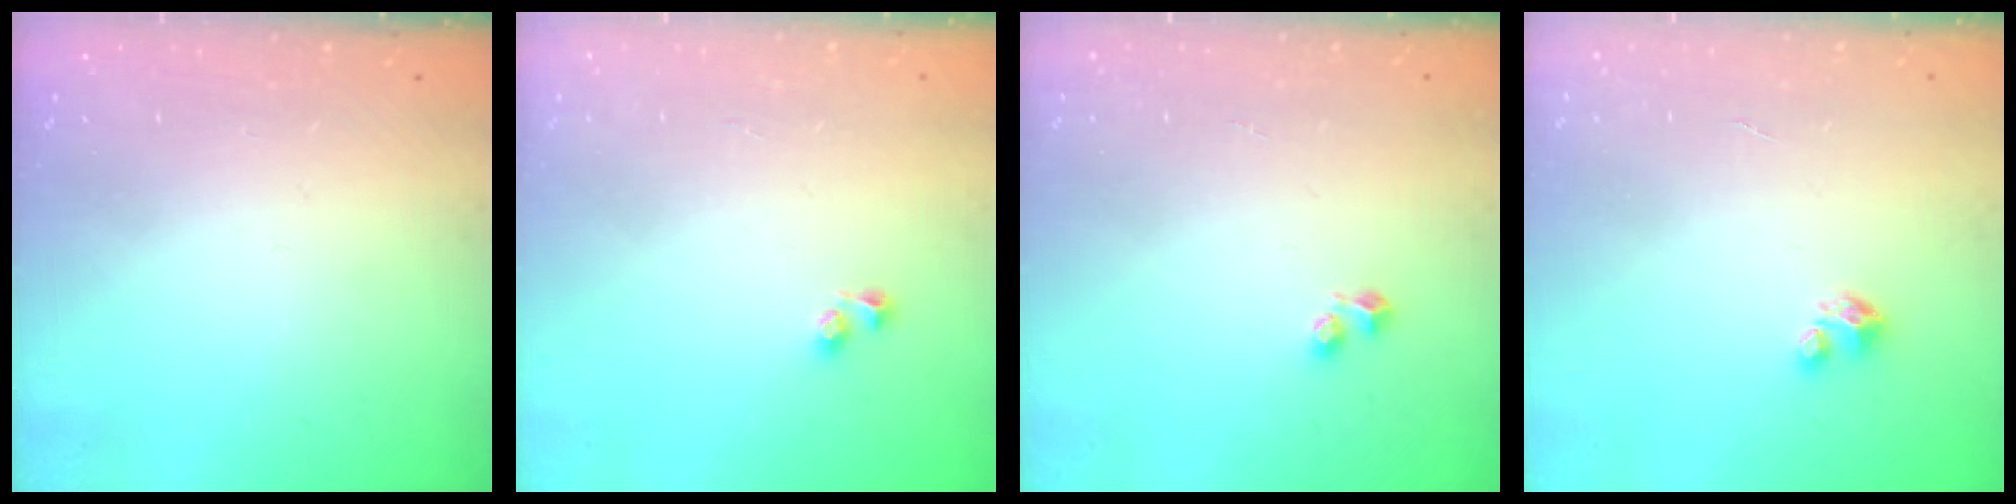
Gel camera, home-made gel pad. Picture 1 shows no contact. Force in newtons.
{"total": 2.6, "press": 2.3, "slide": 1.2}
{"total": 1.7, "press": 1.6, "slide": 0.6}
{"total": 1.7, "press": 1.7, "slide": 0.1}